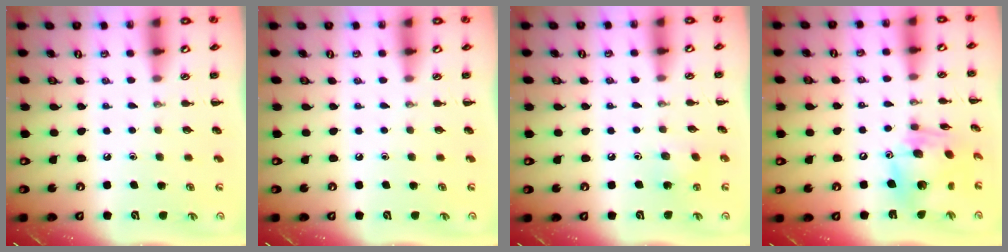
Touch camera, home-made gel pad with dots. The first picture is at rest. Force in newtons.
{"total": 0.0}
{"total": 4.6, "press": 4.4, "slide": 1.3}
{"total": 13.6, "press": 13.4, "slide": 2.5}